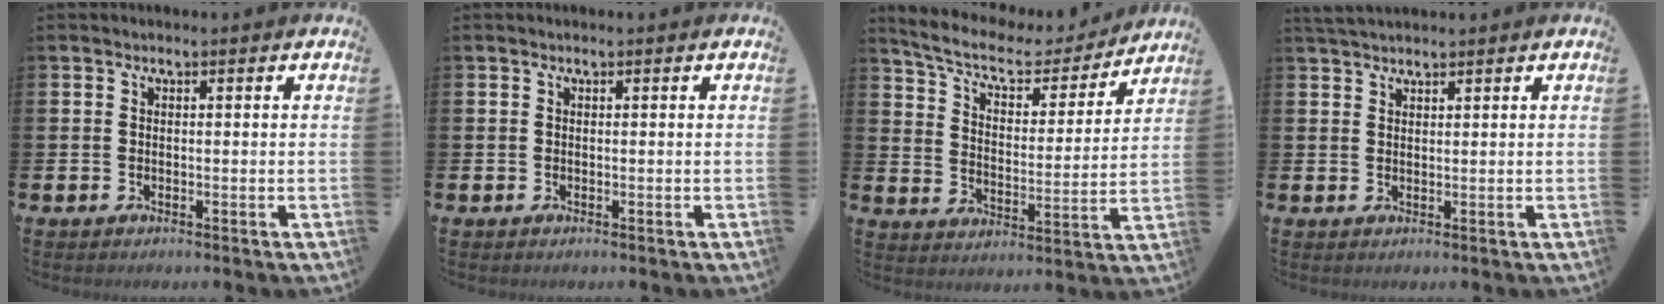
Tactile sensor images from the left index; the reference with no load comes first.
{"total": 0.0}
{"total": 7.9, "force": [7.1, 2.1, 2.7], "torque": [-0.082, -0.051, 0.119]}
{"total": 2.2, "force": [2.1, 0.4, 0.5], "torque": [-0.010, -0.001, 0.039]}